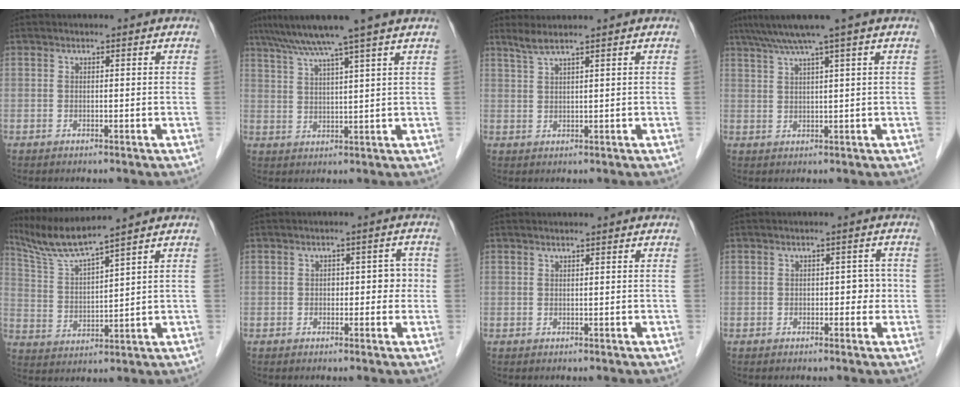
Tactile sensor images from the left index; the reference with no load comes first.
{"total": 9.3, "force": [7.2, -2.0, 5.5], "torque": [-0.092, 0.017, 0.112]}
{"total": 3.0, "force": [2.4, -0.7, 1.6], "torque": [-0.037, 0.009, 0.053]}
{"total": 6.1, "force": [4.2, -1.6, 4.1], "torque": [-0.070, 0.021, 0.076]}
{"total": 8.2, "force": [7.3, -1.8, 3.2], "torque": [-0.073, -0.001, 0.151]}
{"total": 3.6, "force": [-0.2, 2.4, 2.7], "torque": [-0.024, 0.024, -0.002]}
{"total": 0.8, "force": [0.7, -0.1, 0.3], "torque": [-0.009, 0.011, 0.017]}
{"total": 2.8, "force": [-0.2, 1.9, 2.1], "torque": [-0.016, 0.017, -0.003]}